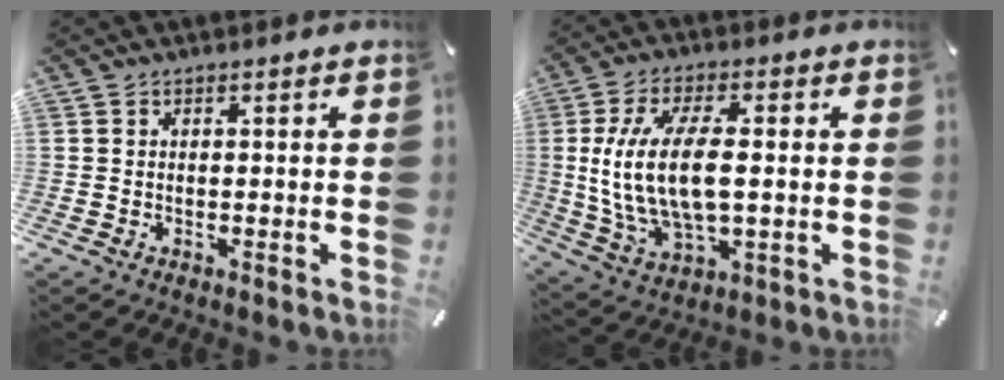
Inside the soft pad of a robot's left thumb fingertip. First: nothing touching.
{"total": 15.2, "force": [1.1, 7.4, 13.2], "torque": [-0.292, -0.009, 0.017]}